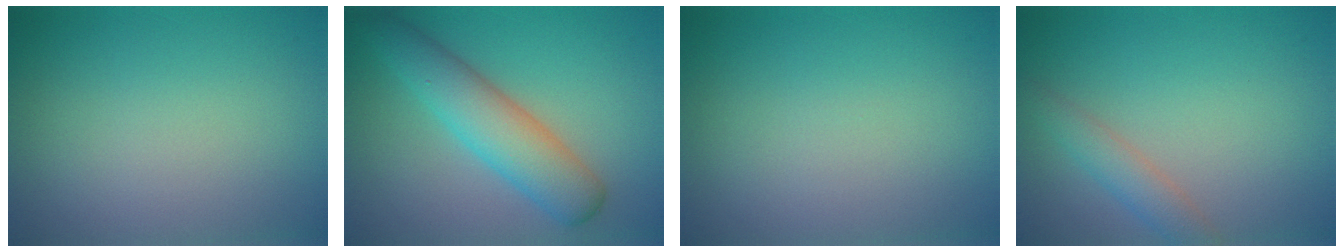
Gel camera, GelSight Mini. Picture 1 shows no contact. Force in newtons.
{"total": 5.6, "press": 5.6, "slide": 0.2}
{"total": 0.0}
{"total": 2.2, "press": 2.2, "slide": 0.1}